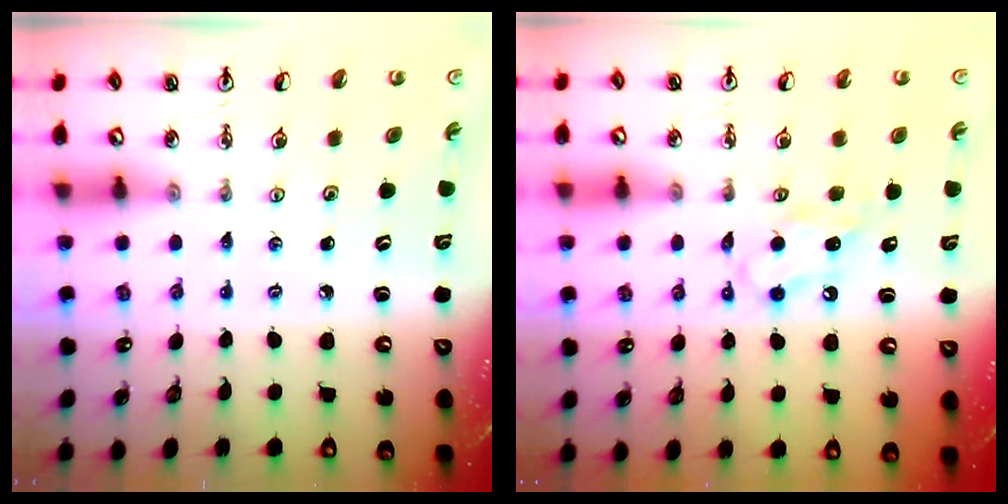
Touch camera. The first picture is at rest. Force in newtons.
{"total": 5.9, "press": 5.8, "slide": 0.7}